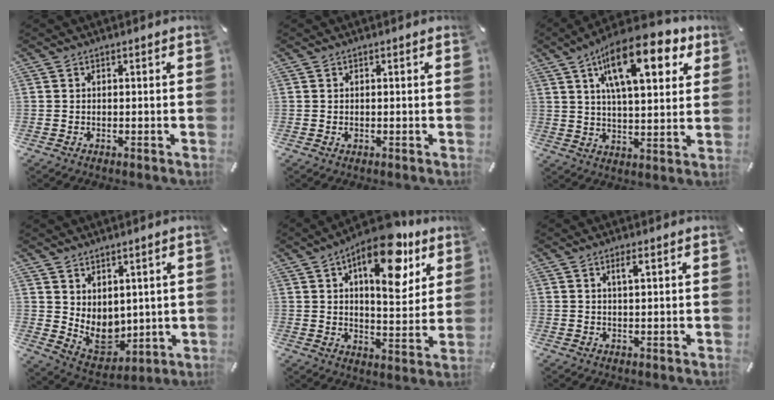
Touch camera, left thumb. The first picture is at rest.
{"total": 0.6, "force": [0.0, 0.4, 0.5], "torque": [-0.009, 0.000, -0.001]}
{"total": 19.2, "force": [9.4, 7.5, 15.0], "torque": [-0.241, -0.021, 0.148]}
{"total": 7.9, "force": [2.3, 6.7, 3.4], "torque": [-0.056, -0.036, 0.051]}
{"total": 17.1, "force": [9.5, 7.4, 12.1], "torque": [-0.165, -0.049, 0.152]}
{"total": 2.6, "force": [1.2, 0.3, 2.2], "torque": [-0.047, 0.001, 0.019]}